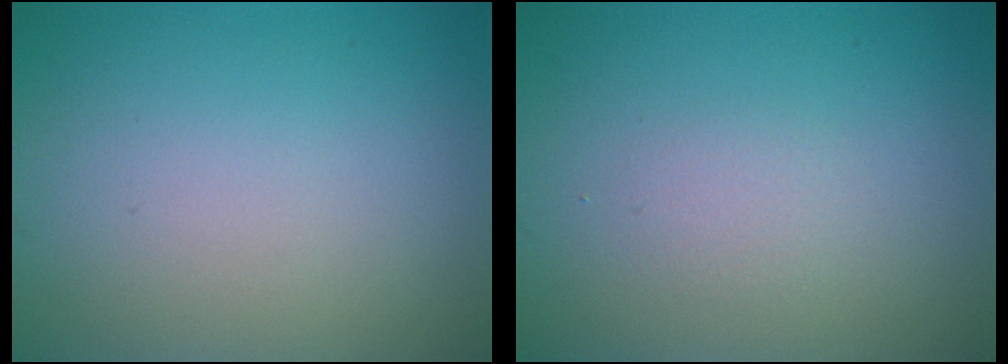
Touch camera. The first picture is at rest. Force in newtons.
{"total": 1.0, "press": 1.0, "slide": 0.0}